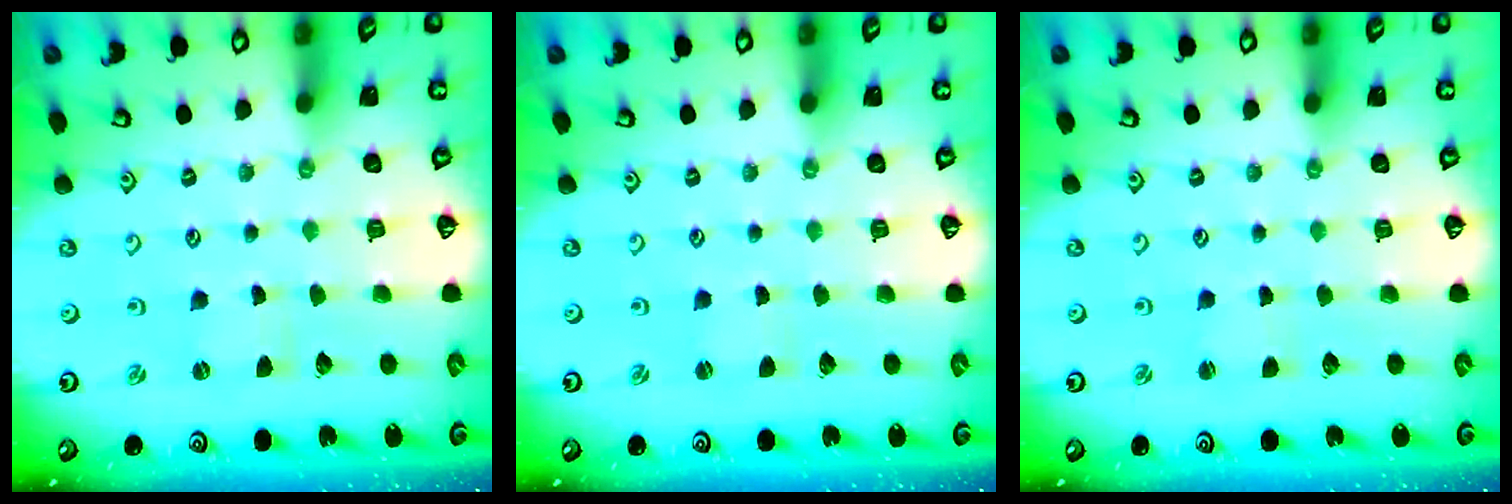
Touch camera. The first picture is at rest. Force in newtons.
{"total": 0.0}
{"total": 1.4, "press": 1.3, "slide": 0.2}